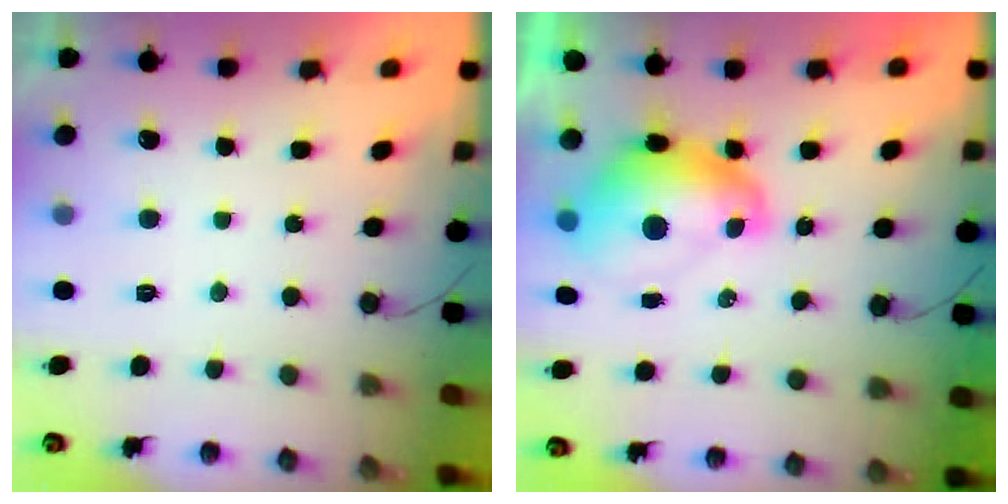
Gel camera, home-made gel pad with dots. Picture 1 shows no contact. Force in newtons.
{"total": 10.3, "press": 10.3, "slide": 1.2}